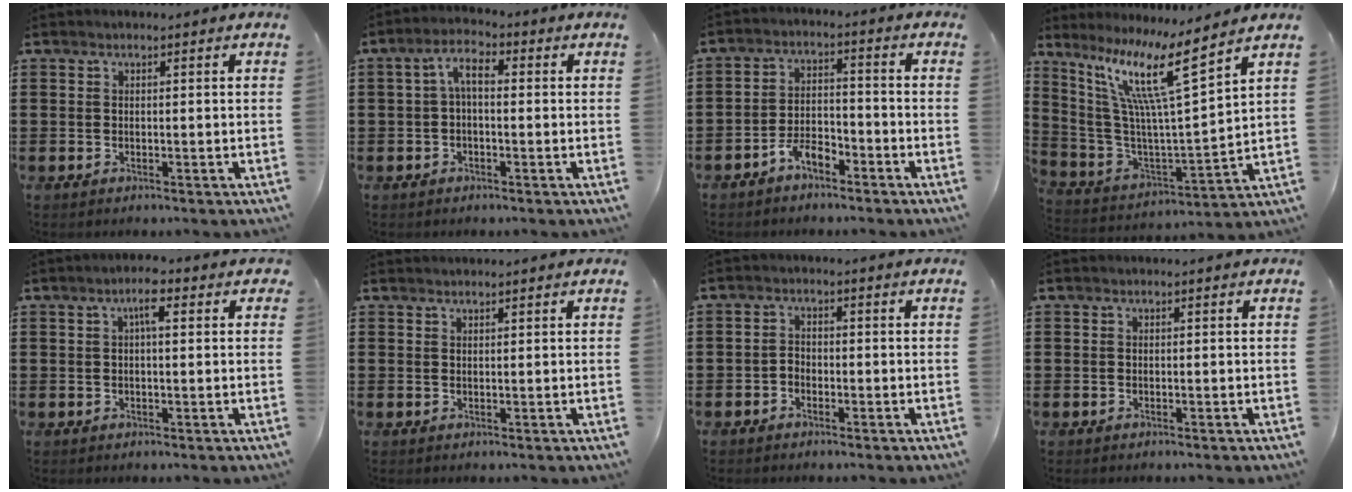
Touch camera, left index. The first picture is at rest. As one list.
[{"total": 4.6, "force": [0.2, 2.0, 4.1], "torque": [-0.095, 0.011, -0.005]}, {"total": 4.5, "force": [-3.6, 1.7, 2.1], "torque": [-0.044, 0.011, -0.071]}, {"total": 13.2, "force": [8.1, 0.3, 10.4], "torque": [-0.231, -0.047, 0.125]}, {"total": 3.3, "force": [1.3, 0.9, 2.9], "torque": [-0.052, 0.010, 0.017]}, {"total": 0.8, "force": [0.8, 0.0, 0.0], "torque": [-0.002, 0.000, 0.017]}, {"total": 1.6, "force": [-1.2, 0.9, 0.3], "torque": [-0.012, 0.006, -0.026]}, {"total": 0.0}]